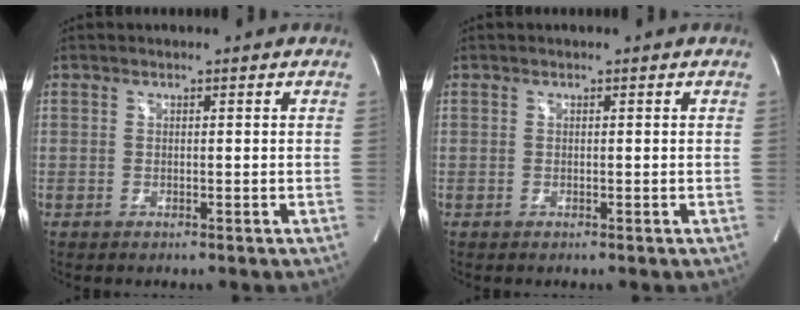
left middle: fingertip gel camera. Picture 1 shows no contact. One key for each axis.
{"total": 0.0}